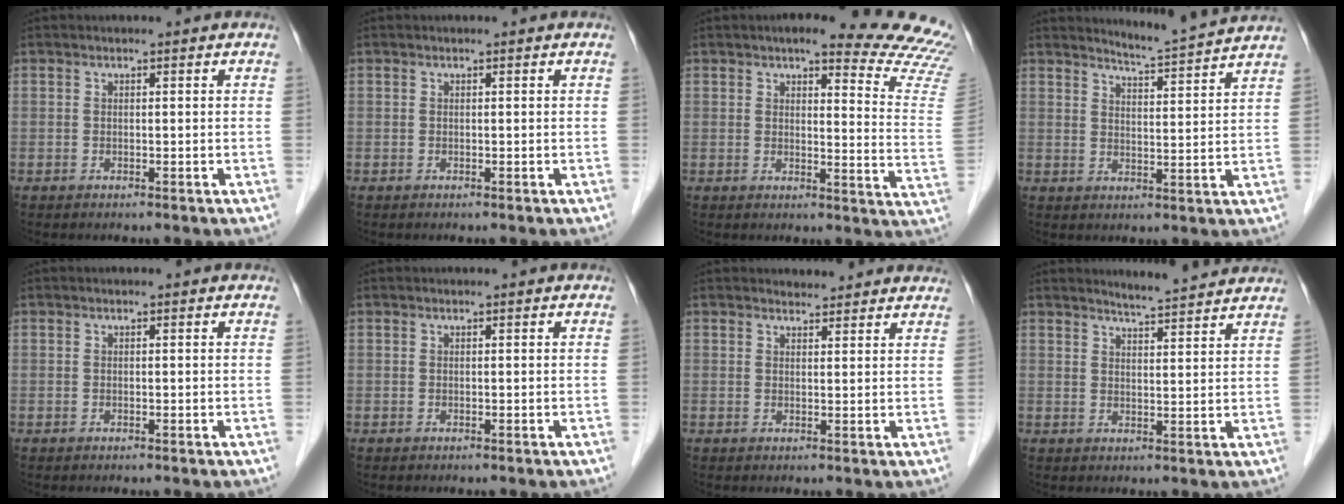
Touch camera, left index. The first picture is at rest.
{"total": 0.0}
{"total": 18.1, "force": [15.9, 2.3, 8.4], "torque": [-0.083, -0.075, 0.157]}
{"total": 7.0, "force": [6.7, -1.6, 0.8], "torque": [-0.030, -0.015, 0.097]}
{"total": 0.0}
{"total": 0.0}
{"total": 4.5, "force": [4.3, 1.3, 0.4], "torque": [0.003, 0.008, 0.044]}
{"total": 6.8, "force": [6.6, -0.3, 1.8], "torque": [-0.038, 0.004, 0.086]}